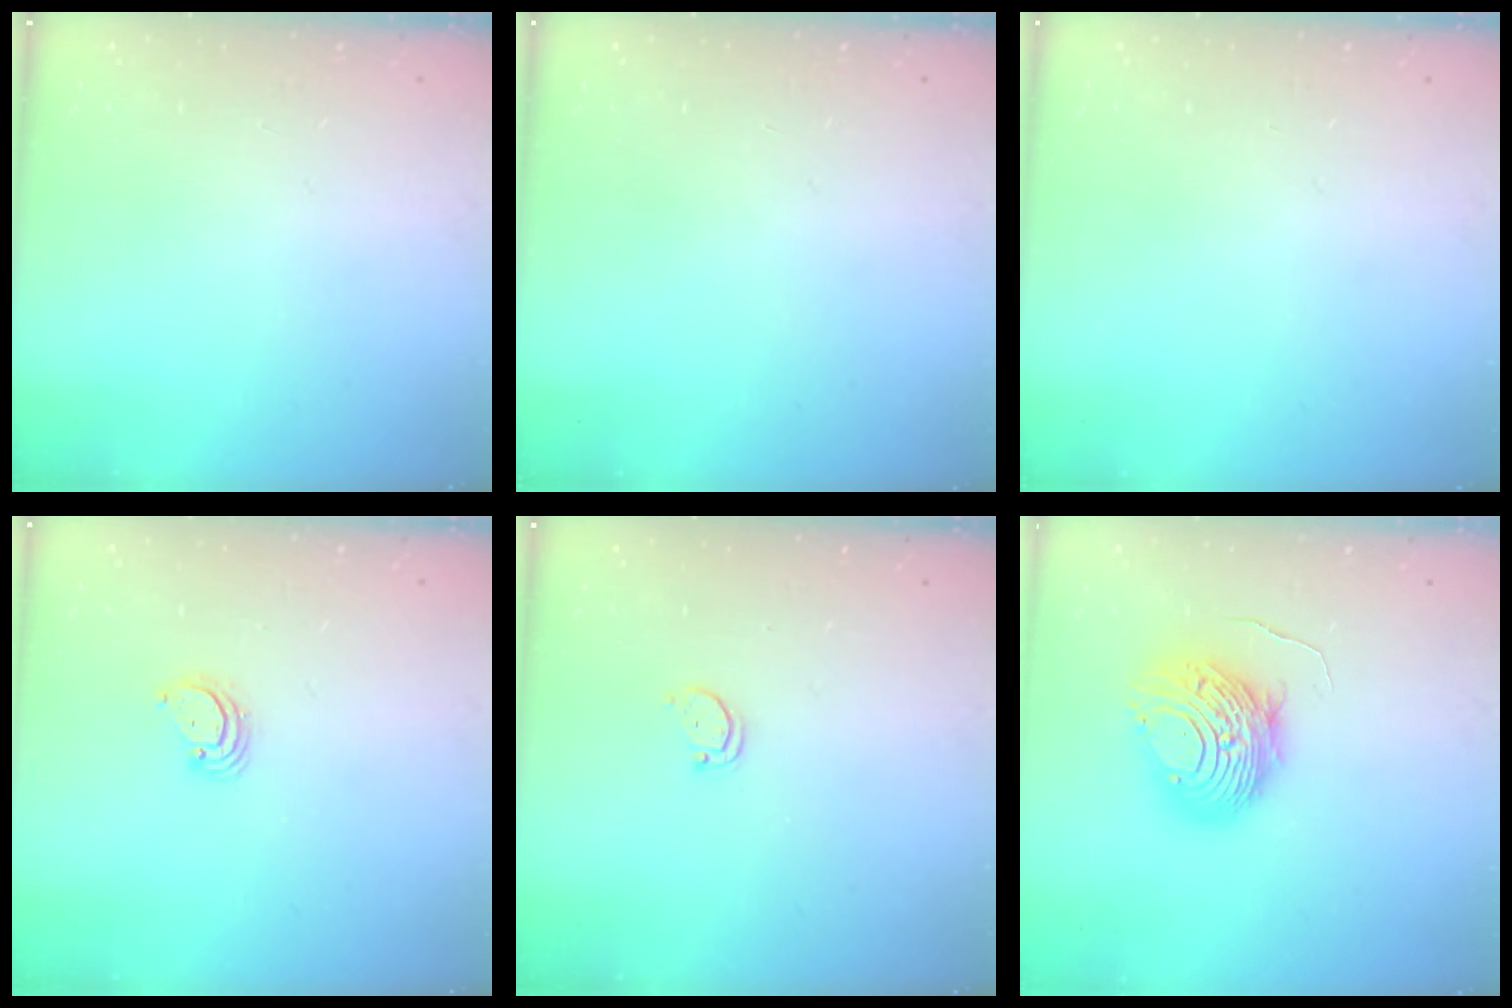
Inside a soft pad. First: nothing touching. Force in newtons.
{"total": 0.0}
{"total": 0.0}
{"total": 2.9, "press": 2.9, "slide": 0.3}
{"total": 1.8, "press": 1.8, "slide": 0.1}
{"total": 11.8, "press": 11.7, "slide": 1.0}